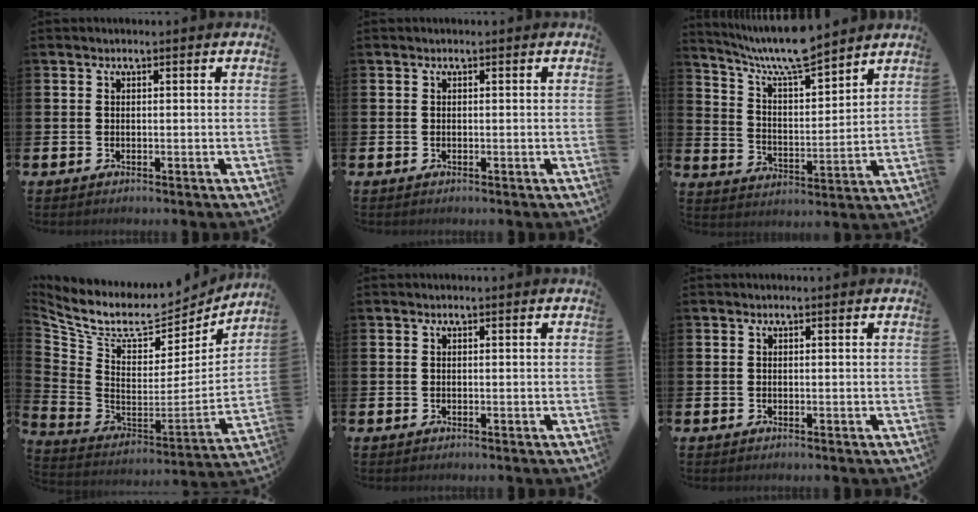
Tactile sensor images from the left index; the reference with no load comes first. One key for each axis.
{"total": 0.0}
{"total": 8.4, "fx": 7.8, "fy": 0.6, "fz": 3.0, "tx": -0.090, "ty": -0.046, "tz": 0.141}
{"total": 9.4, "fx": 7.9, "fy": 3.5, "fz": 3.8, "tx": -0.113, "ty": -0.059, "tz": 0.135}
{"total": 0.0}
{"total": 0.0}